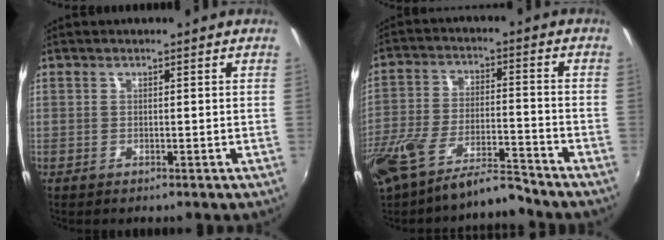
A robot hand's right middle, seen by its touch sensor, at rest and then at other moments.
{"total": 12.2, "force": [-10.3, 2.2, 6.2], "torque": [-0.138, -0.014, -0.188]}